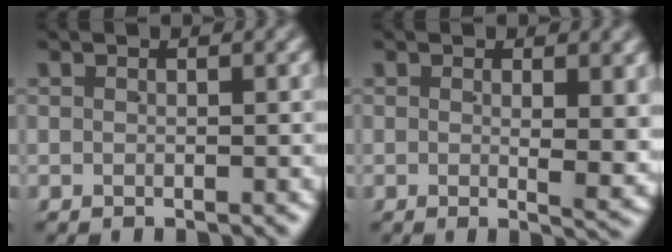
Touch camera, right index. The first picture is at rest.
{"total": 2.6, "force": [0.4, 0.2, 2.6], "torque": [-0.032, -0.009, 0.008]}